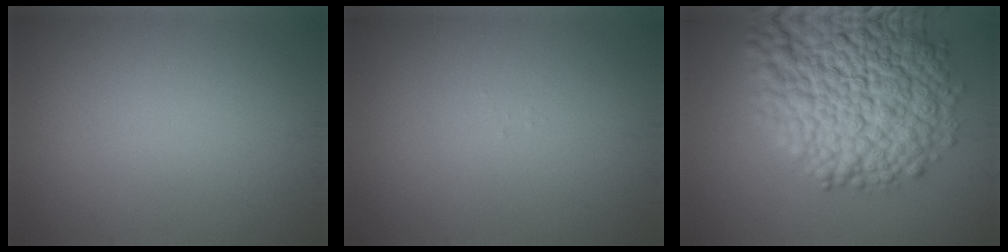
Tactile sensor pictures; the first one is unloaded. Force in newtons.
{"total": 0.0}
{"total": 15.1, "press": 15.0, "slide": 0.6}